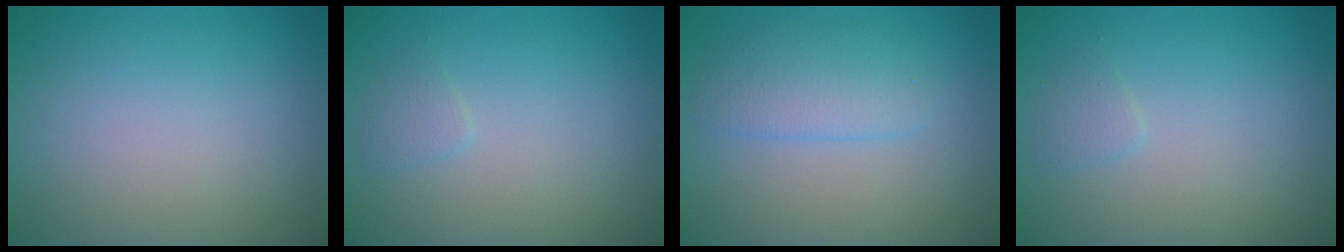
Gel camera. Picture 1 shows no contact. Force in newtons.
{"total": 0.9, "press": 0.9, "slide": 0.1}
{"total": 2.8, "press": 2.8, "slide": 0.1}
{"total": 0.9, "press": 0.9, "slide": 0.1}